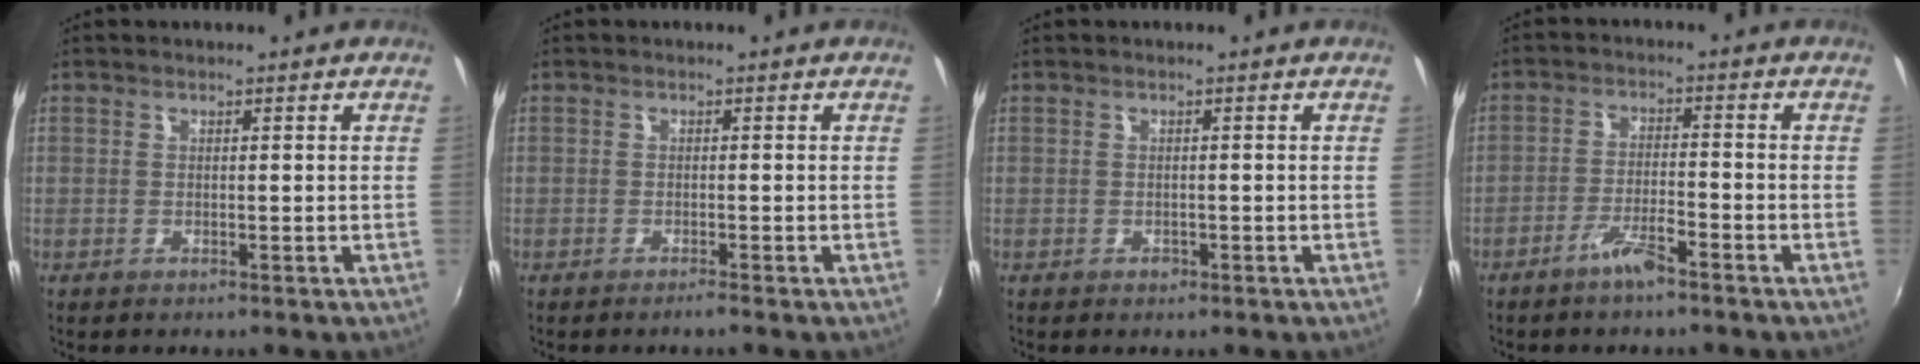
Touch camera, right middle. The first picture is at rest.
{"total": 0.8, "force": [-0.7, -0.2, 0.3], "torque": [-0.002, -0.003, -0.014]}
{"total": 1.0, "force": [-0.6, 0.7, 0.2], "torque": [-0.004, -0.002, -0.009]}
{"total": 4.9, "force": [-3.7, 0.7, 3.2], "torque": [-0.074, 0.002, -0.069]}